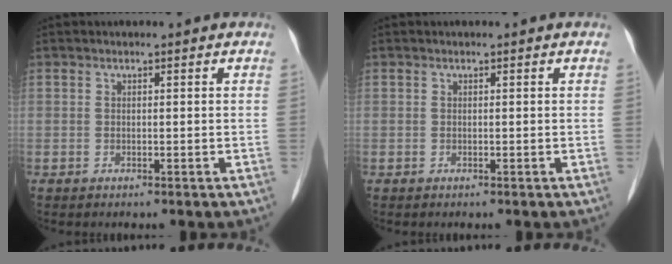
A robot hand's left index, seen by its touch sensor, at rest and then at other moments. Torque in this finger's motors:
{"motor_torque": [-0.21, -0.01, 0.01, -0.01]}